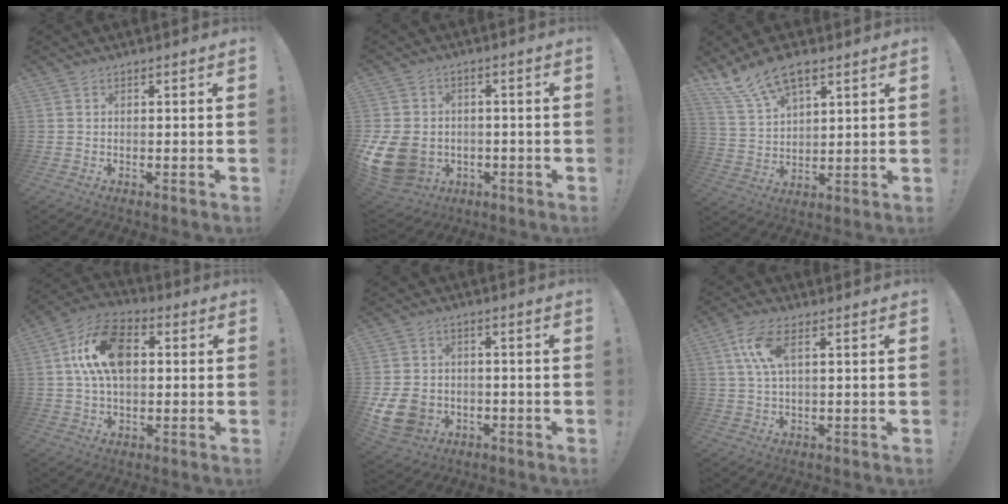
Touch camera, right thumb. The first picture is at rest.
{"total": 13.5, "force": [-3.0, 11.0, 7.1], "torque": [-0.158, 0.017, -0.049]}
{"total": 11.1, "force": [7.8, 4.9, 6.2], "torque": [-0.120, -0.037, 0.148]}
{"total": 16.4, "force": [3.2, 10.8, 11.9], "torque": [-0.199, 0.010, 0.061]}
{"total": 11.3, "force": [-3.3, 9.2, 5.6], "torque": [-0.105, 0.018, -0.056]}
{"total": 8.1, "force": [2.9, 3.3, 6.8], "torque": [-0.129, -0.001, 0.053]}